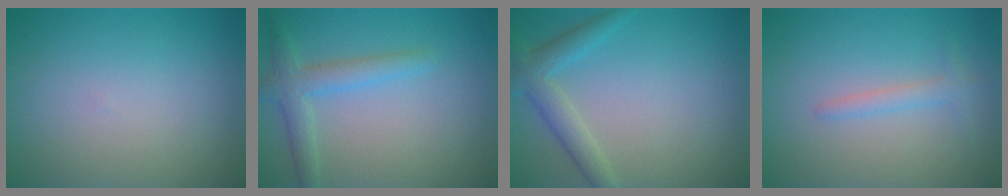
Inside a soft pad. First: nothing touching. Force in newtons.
{"total": 2.9, "press": 2.9, "slide": 0.2}
{"total": 3.0, "press": 3.0, "slide": 0.1}
{"total": 1.5, "press": 1.5, "slide": 0.1}